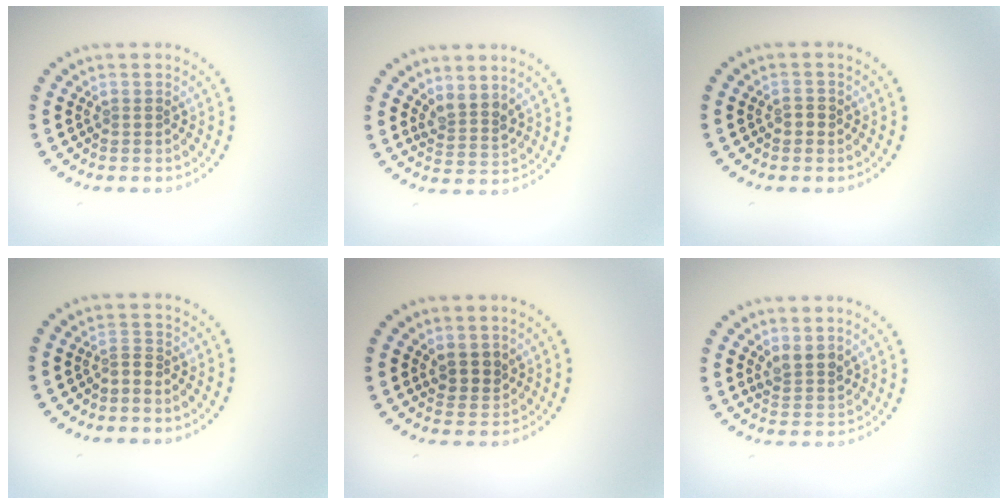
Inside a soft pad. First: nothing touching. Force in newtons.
{"total": 2.3, "press": 1.8, "slide": 1.4}
{"total": 0.9, "press": 0.9, "slide": 0.2}
{"total": 1.0, "press": 0.5, "slide": 0.9}
{"total": 2.1, "press": 2.0, "slide": 0.7}
{"total": 2.2, "press": 2.0, "slide": 1.0}